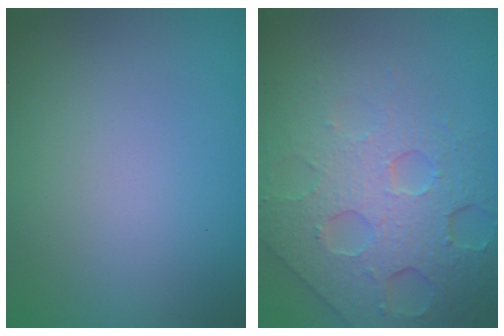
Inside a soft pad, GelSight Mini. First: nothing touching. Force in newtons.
{"total": 8.2, "press": 5.6, "slide": 6.0}